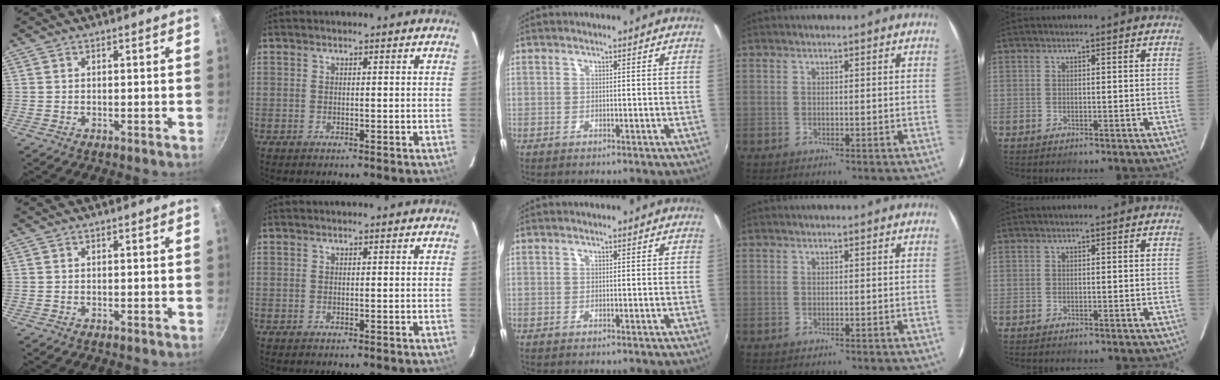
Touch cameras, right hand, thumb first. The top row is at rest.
{}